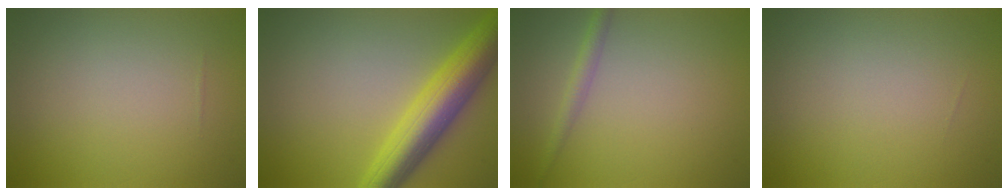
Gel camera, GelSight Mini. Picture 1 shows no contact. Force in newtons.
{"total": 7.5, "press": 7.5, "slide": 0.2}
{"total": 1.6, "press": 1.5, "slide": 0.2}
{"total": 0.0}